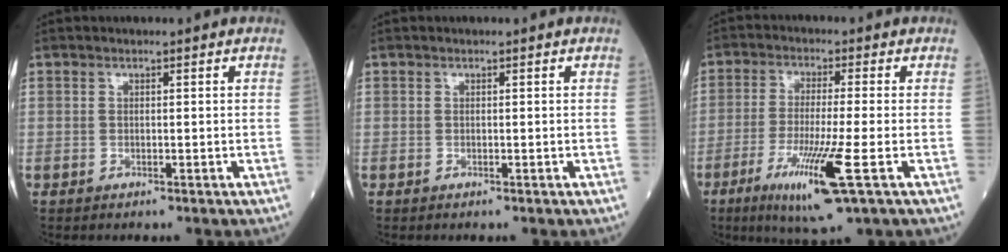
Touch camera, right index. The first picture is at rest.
{"total": 0.0}
{"total": 10.8, "force": [-4.7, -0.1, 9.7], "torque": [-0.186, -0.033, -0.083]}